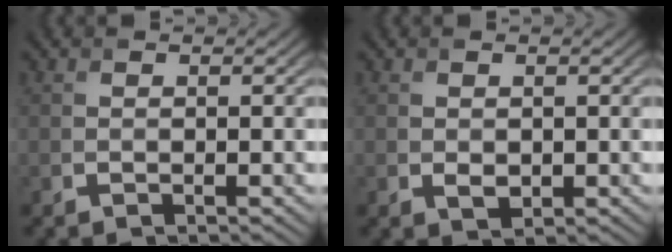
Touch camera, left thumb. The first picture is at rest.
{"total": 1.3, "force": [0.0, 1.0, 0.8], "torque": [-0.017, -0.006, 0.005]}